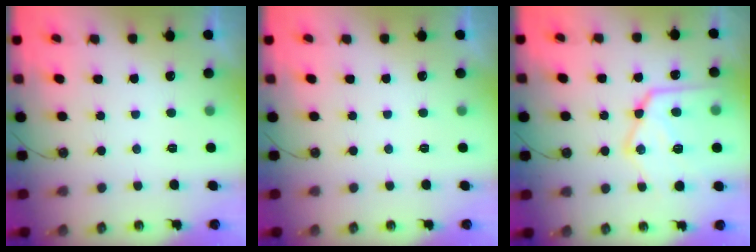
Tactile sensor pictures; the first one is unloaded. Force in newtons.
{"total": 0.0}
{"total": 19.2, "press": 19.1, "slide": 1.7}